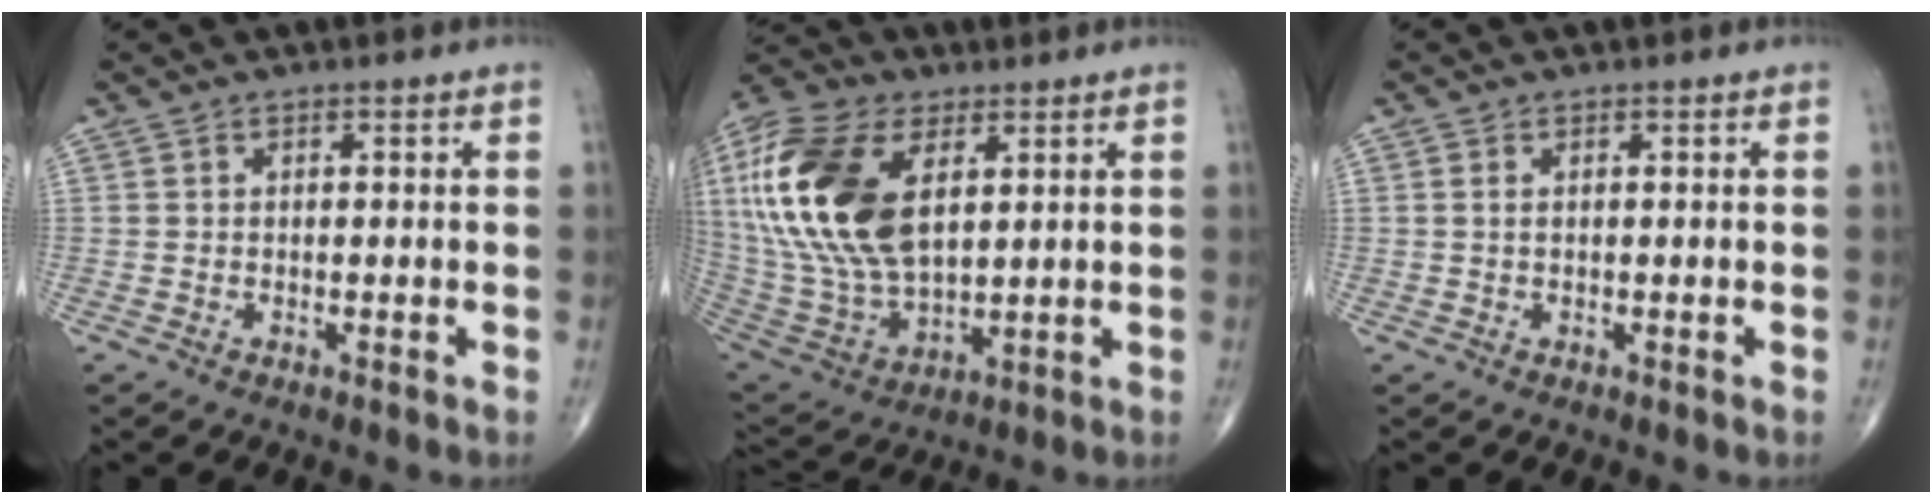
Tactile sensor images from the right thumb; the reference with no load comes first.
{"total": 24.9, "force": [6.8, 13.8, 19.6], "torque": [-0.429, -0.018, 0.129]}
{"total": 0.8, "force": [0.2, 0.4, 0.6], "torque": [-0.016, 0.005, 0.006]}